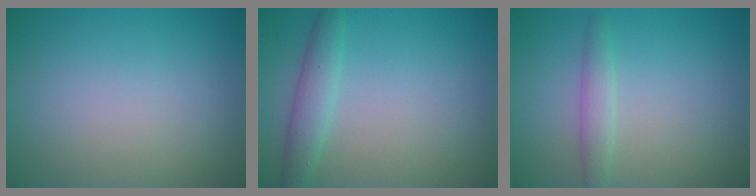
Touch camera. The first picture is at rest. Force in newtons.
{"total": 1.9, "press": 1.9, "slide": 0.1}
{"total": 1.7, "press": 1.7, "slide": 0.0}